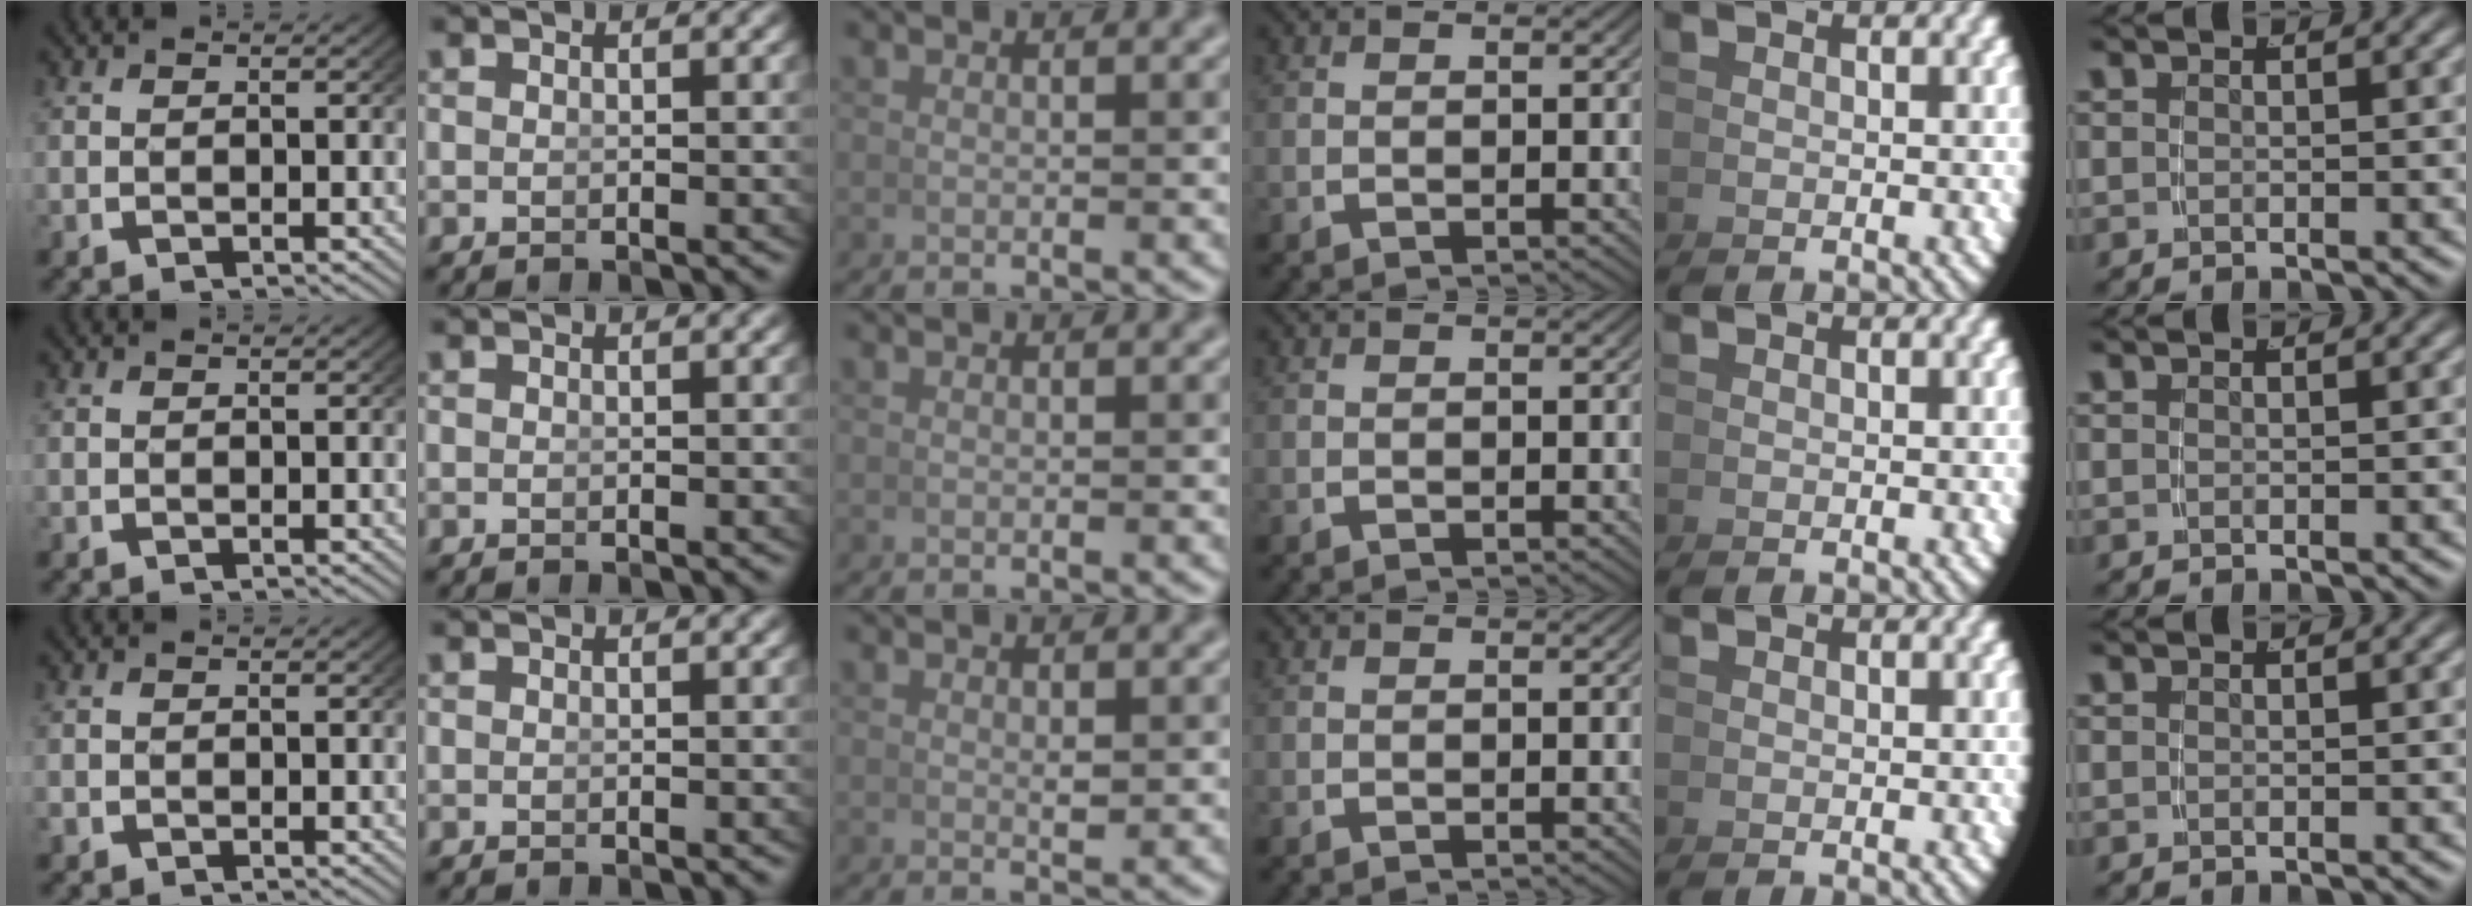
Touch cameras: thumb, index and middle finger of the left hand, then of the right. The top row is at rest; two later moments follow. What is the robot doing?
{"motion": "lift_and_place", "object": "dispenser bottle"}